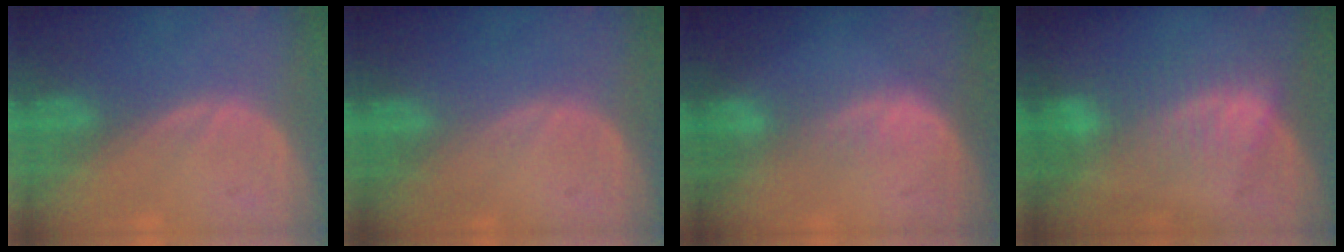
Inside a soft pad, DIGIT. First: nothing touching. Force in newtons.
{"total": 0.0}
{"total": 2.0, "press": 2.0, "slide": 0.1}
{"total": 6.9, "press": 6.3, "slide": 2.7}